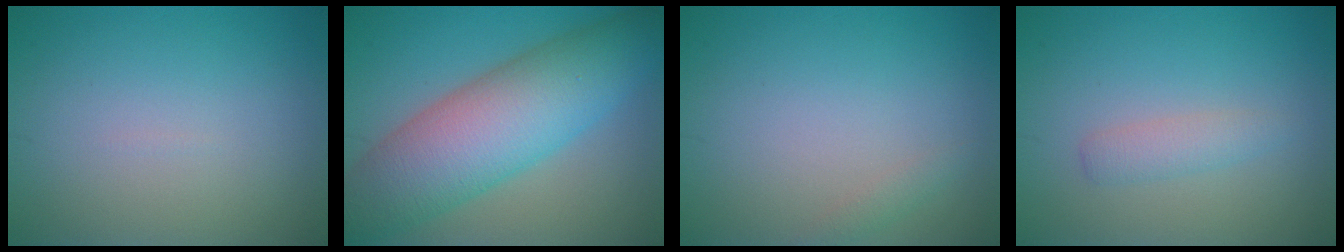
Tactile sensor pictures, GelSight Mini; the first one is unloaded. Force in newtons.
{"total": 10.4, "press": 10.4, "slide": 0.3}
{"total": 0.7, "press": 0.7, "slide": 0.0}
{"total": 1.7, "press": 1.7, "slide": 0.1}